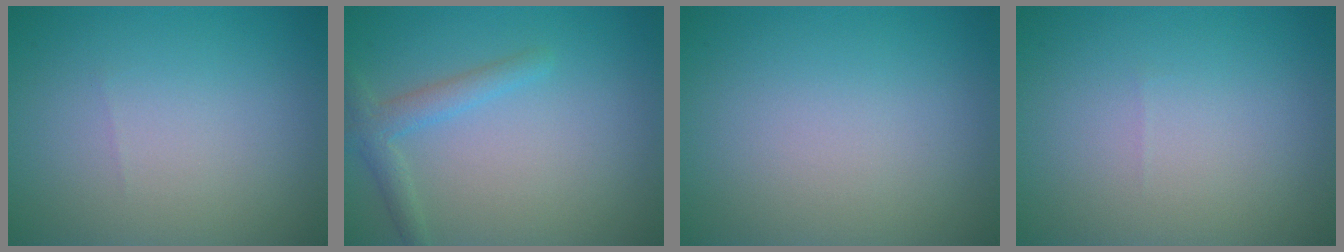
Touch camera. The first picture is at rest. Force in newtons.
{"total": 2.2, "press": 2.2, "slide": 0.0}
{"total": 0.0}
{"total": 0.0}